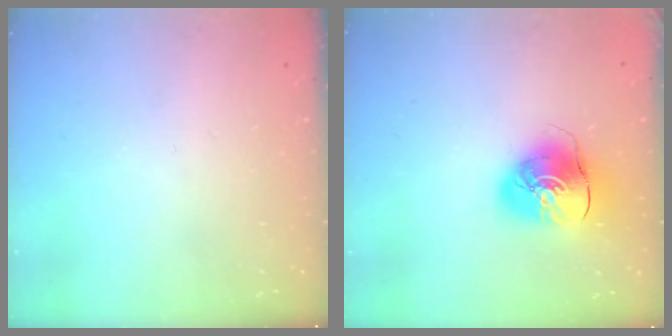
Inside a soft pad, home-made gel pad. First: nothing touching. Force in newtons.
{"total": 9.9, "press": 9.8, "slide": 1.4}